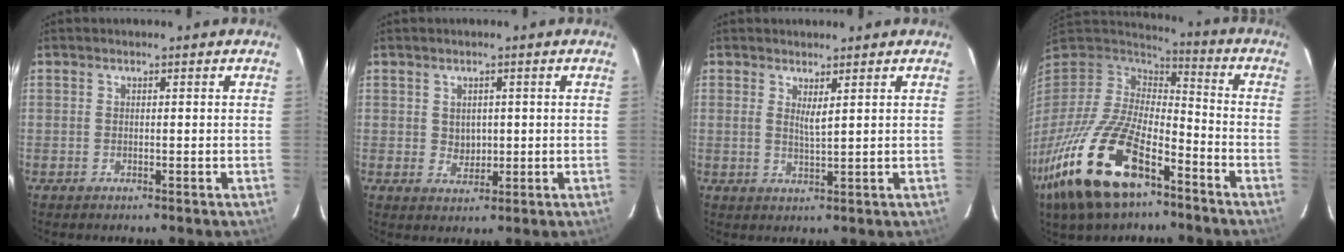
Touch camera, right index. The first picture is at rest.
{"total": 2.9, "force": [0.5, 2.6, 1.1], "torque": [-0.014, 0.001, 0.015]}
{"total": 2.3, "force": [1.3, 0.1, 1.9], "torque": [-0.032, -0.005, 0.020]}
{"total": 24.6, "force": [-14.2, 10.8, 16.9], "torque": [-0.357, -0.048, -0.255]}